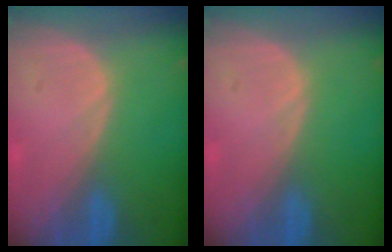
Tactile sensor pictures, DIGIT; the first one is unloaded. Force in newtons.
{"total": 0.0}